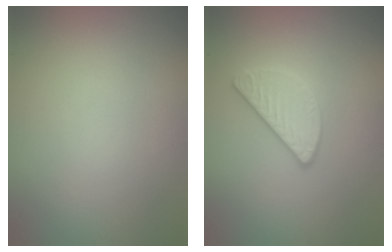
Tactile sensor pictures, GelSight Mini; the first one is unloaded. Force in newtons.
{"total": 2.8, "press": 2.7, "slide": 0.9}